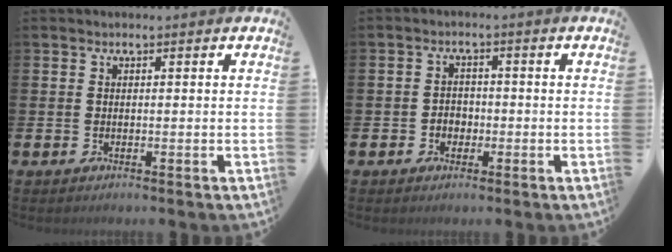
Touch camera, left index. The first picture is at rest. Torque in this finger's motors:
{"motor_torque": [0.06, 0.02, 0.06, 0.01]}